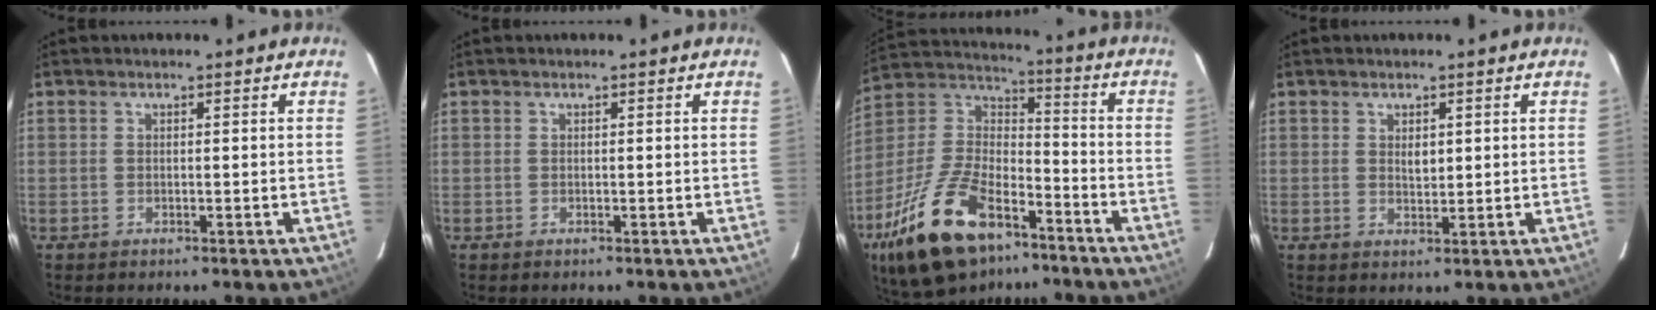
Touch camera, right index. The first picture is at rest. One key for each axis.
{"total": 0.0}
{"total": 24.2, "fx": -14.5, "fy": 11.8, "fz": 15.4, "tx": -0.318, "ty": -0.004, "tz": -0.248}
{"total": 2.1, "fx": 0.6, "fy": 1.3, "fz": 1.5, "tx": -0.022, "ty": 0.000, "tz": 0.013}